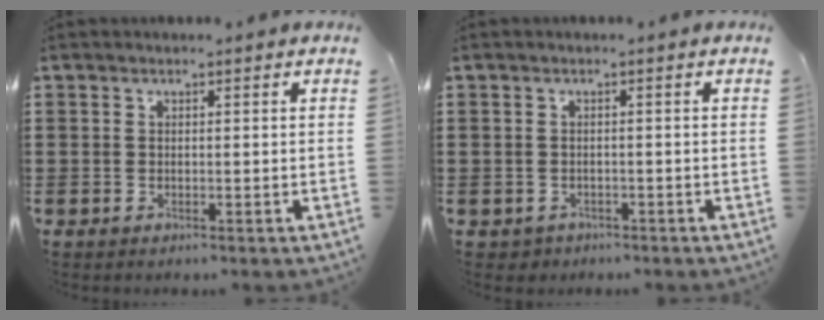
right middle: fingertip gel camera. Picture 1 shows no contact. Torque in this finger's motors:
{"motor_torque": [0.29, -0.06, 0.04, 0.01]}